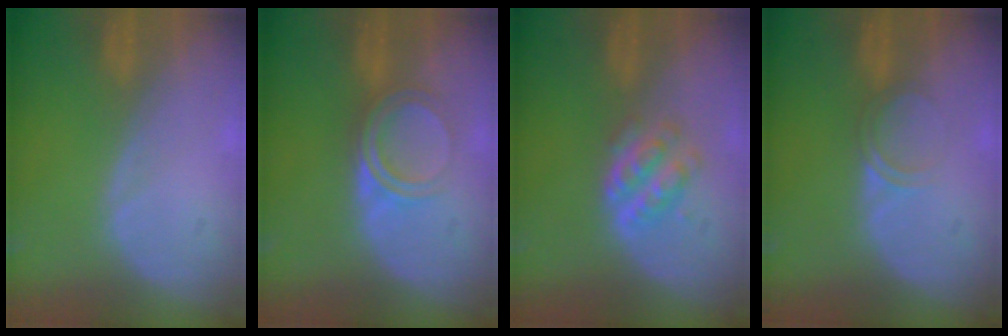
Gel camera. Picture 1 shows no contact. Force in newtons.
{"total": 4.7, "press": 4.2, "slide": 2.1}
{"total": 4.7, "press": 4.4, "slide": 1.7}
{"total": 2.1, "press": 1.8, "slide": 1.1}